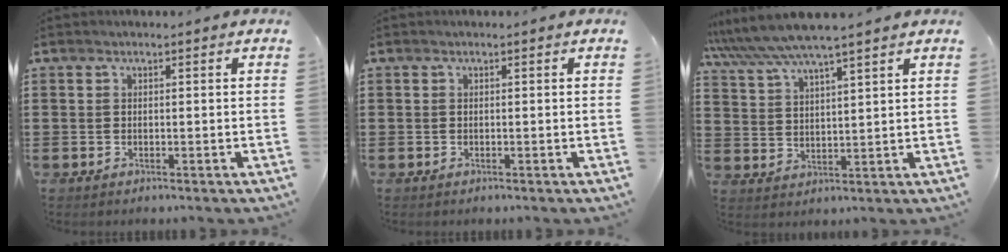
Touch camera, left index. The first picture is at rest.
{"total": 0.0}
{"total": 6.6, "force": [5.7, 0.2, 3.2], "torque": [-0.080, -0.023, 0.101]}